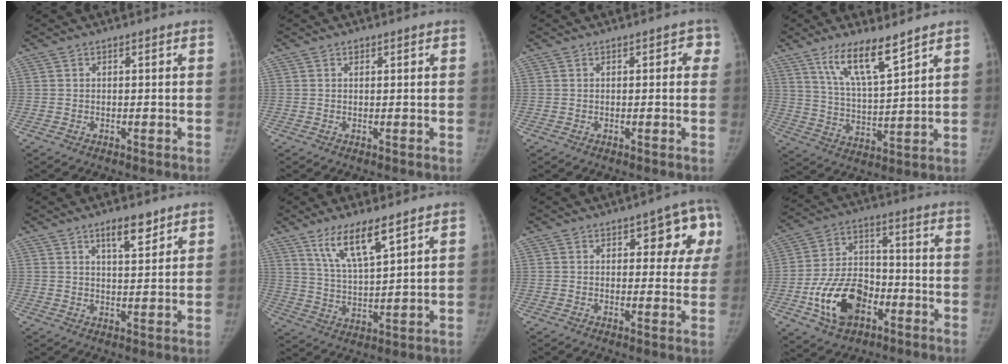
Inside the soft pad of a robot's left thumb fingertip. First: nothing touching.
{"total": 0.8, "force": [0.5, 0.5, 0.3], "torque": [0.002, -0.002, 0.006]}
{"total": 2.3, "force": [0.7, 1.3, 1.8], "torque": [0.003, 0.004, 0.000]}
{"total": 10.7, "force": [7.4, 2.3, 7.4], "torque": [-0.126, -0.049, 0.146]}
{"total": 5.3, "force": [3.6, 1.8, 3.5], "torque": [-0.041, -0.025, 0.058]}
{"total": 9.5, "force": [6.2, 2.1, 6.9], "torque": [-0.121, -0.036, 0.124]}
{"total": 9.7, "force": [3.5, 4.6, 7.8], "torque": [-0.042, -0.003, 0.033]}
{"total": 14.7, "force": [-6.0, 9.5, 9.5], "torque": [-0.150, 0.032, -0.102]}